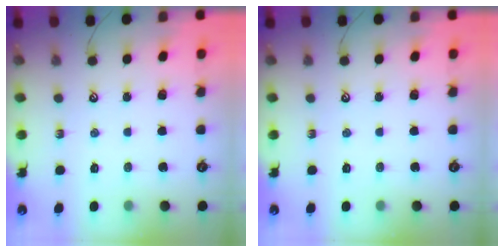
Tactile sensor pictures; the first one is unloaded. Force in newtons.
{"total": 0.0}